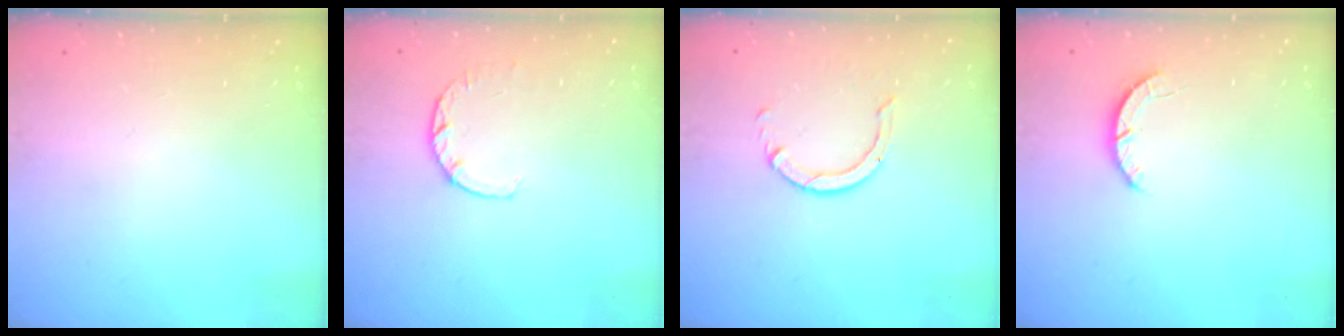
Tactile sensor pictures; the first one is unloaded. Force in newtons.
{"total": 3.0, "press": 2.9, "slide": 0.4}
{"total": 5.5, "press": 5.5, "slide": 0.5}
{"total": 2.8, "press": 2.8, "slide": 0.4}